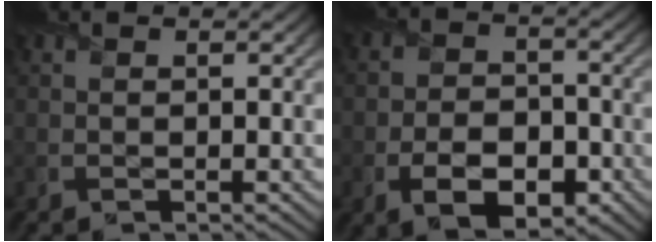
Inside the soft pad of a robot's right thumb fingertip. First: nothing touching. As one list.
[{"total": 7.6, "force": [-3.2, 4.8, 5.0], "torque": [-0.092, -0.016, -0.055]}]